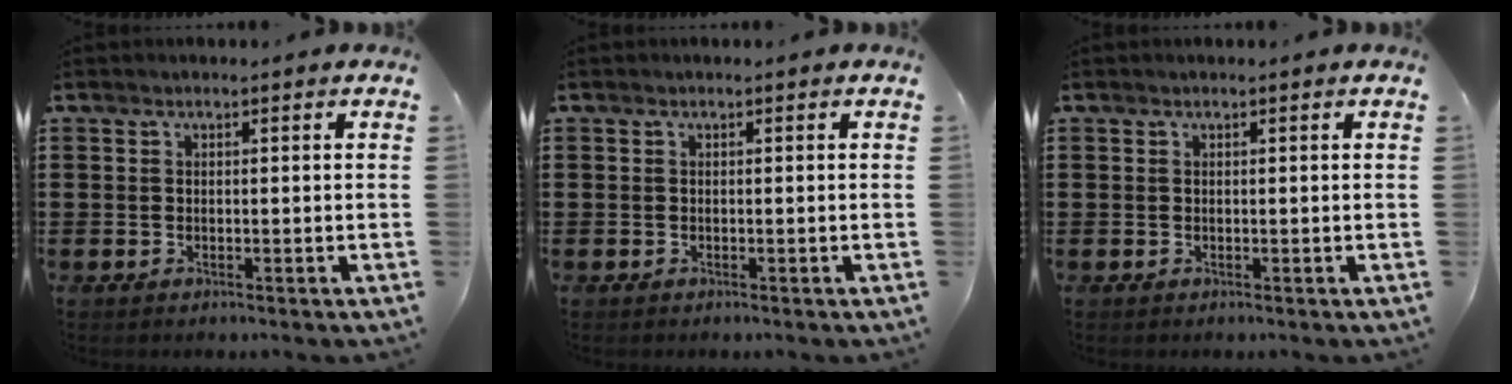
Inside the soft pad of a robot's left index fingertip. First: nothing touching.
{"total": 0.0}
{"total": 0.0}